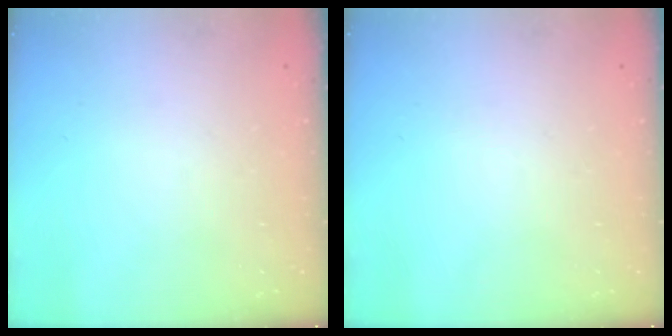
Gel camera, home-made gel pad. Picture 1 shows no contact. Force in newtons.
{"total": 0.0}